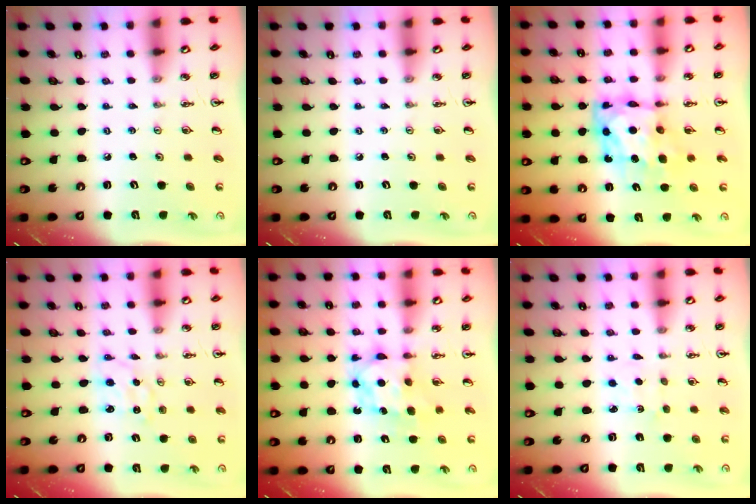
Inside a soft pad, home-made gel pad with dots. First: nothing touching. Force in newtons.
{"total": 0.0}
{"total": 9.7, "press": 9.6, "slide": 1.0}
{"total": 1.2, "press": 1.2, "slide": 0.3}
{"total": 6.7, "press": 6.7, "slide": 0.2}
{"total": 3.5, "press": 3.5, "slide": 0.4}